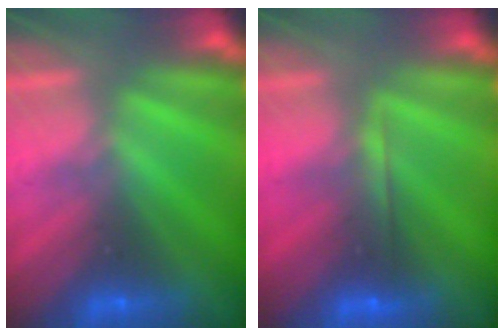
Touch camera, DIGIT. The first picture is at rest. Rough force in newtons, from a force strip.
{"total": 1.8}